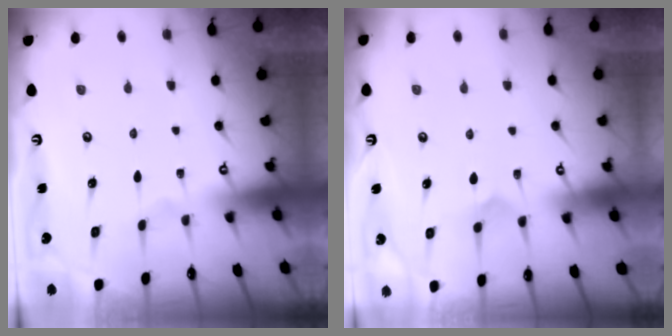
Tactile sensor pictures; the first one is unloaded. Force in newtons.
{"total": 5.9, "press": 5.9, "slide": 0.4}